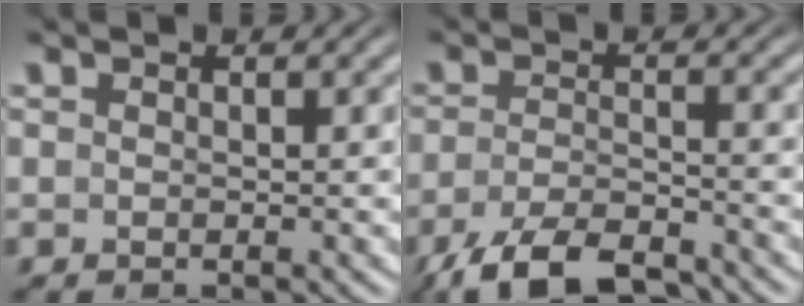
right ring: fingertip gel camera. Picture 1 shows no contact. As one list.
[{"total": 6.5, "force": [-5.3, 2.0, 3.1], "torque": [-0.058, -0.022, -0.076]}]